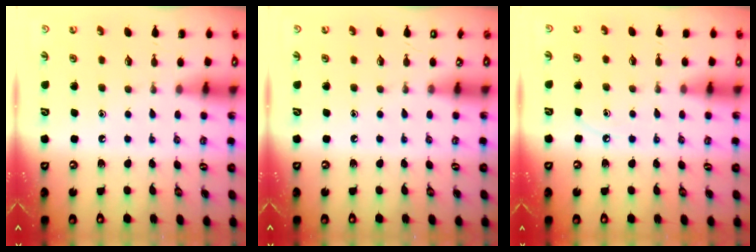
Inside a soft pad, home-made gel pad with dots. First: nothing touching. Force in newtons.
{"total": 0.0}
{"total": 4.1, "press": 4.1, "slide": 0.6}